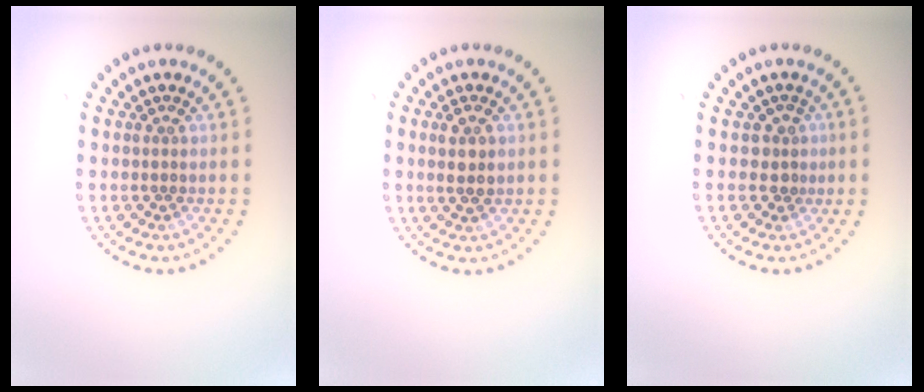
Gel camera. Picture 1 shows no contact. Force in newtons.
{"total": 2.0, "press": 1.9, "slide": 0.6}
{"total": 1.5, "press": 1.2, "slide": 0.9}